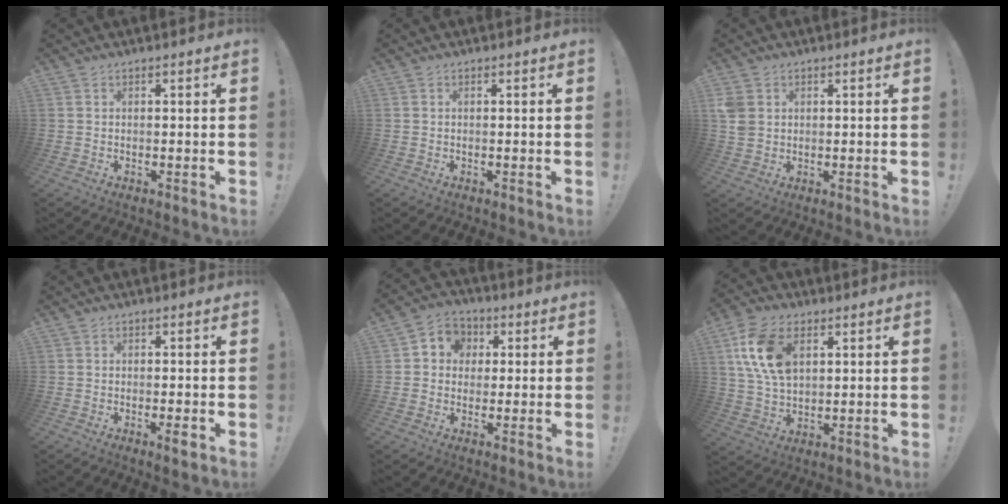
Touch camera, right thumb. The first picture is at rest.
{"total": 0.0}
{"total": 5.0, "force": [1.6, 4.0, 2.4], "torque": [-0.046, -0.004, 0.030]}
{"total": 2.2, "force": [-1.2, 0.8, 1.6], "torque": [-0.028, 0.009, -0.018]}
{"total": 6.2, "force": [0.0, 5.9, 1.8], "torque": [-0.017, 0.006, 0.003]}
{"total": 15.1, "force": [5.2, 9.6, 10.5], "torque": [-0.203, -0.007, 0.097]}